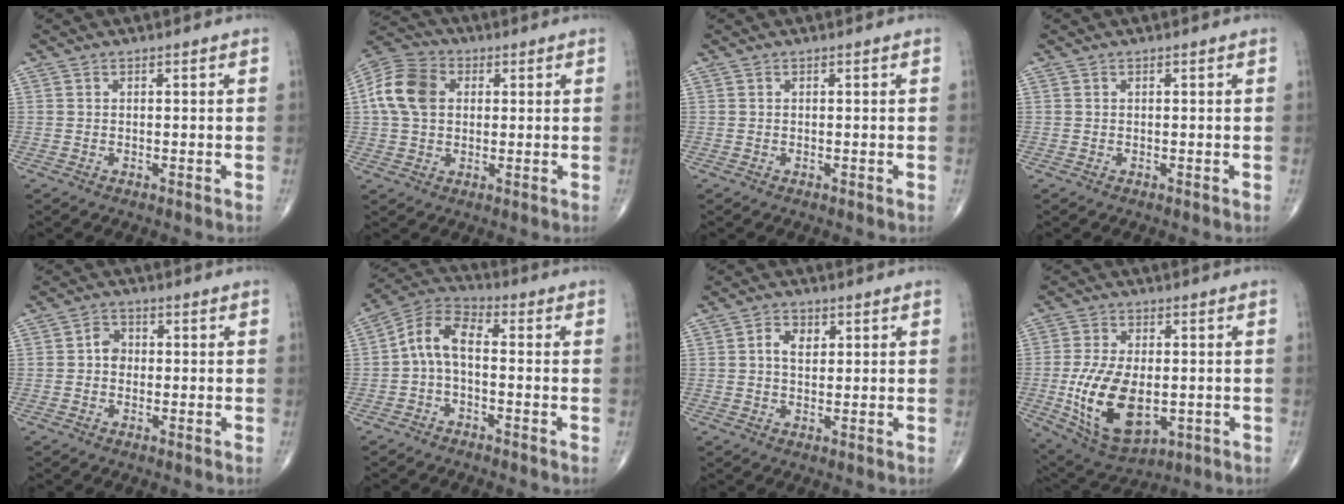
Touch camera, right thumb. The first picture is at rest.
{"total": 10.8, "force": [1.8, 8.0, 7.1], "torque": [-0.133, 0.018, 0.025]}
{"total": 0.0}
{"total": 0.0}
{"total": 2.9, "force": [-0.1, 2.4, 1.6], "torque": [-0.012, 0.008, -0.011]}
{"total": 7.6, "force": [-0.8, 4.0, 6.5], "torque": [-0.115, 0.032, -0.032]}
{"total": 3.7, "force": [1.0, 2.6, 2.5], "torque": [-0.030, 0.000, 0.013]}
{"total": 16.0, "force": [-2.5, 8.8, 13.1], "torque": [-0.235, -0.009, -0.025]}